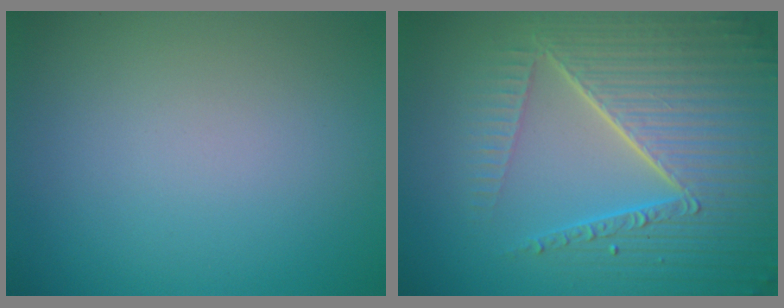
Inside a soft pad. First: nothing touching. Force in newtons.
{"total": 8.5, "press": 5.9, "slide": 6.1}